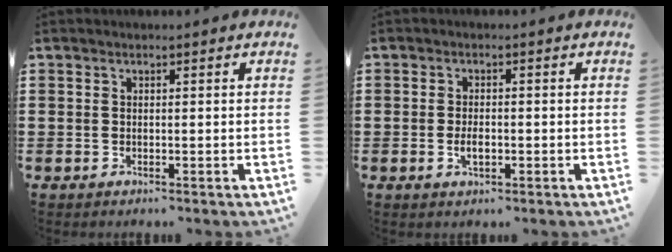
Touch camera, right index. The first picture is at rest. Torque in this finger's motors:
{"motor_torque": [2.07, 0.07, 0.02, 0.00]}